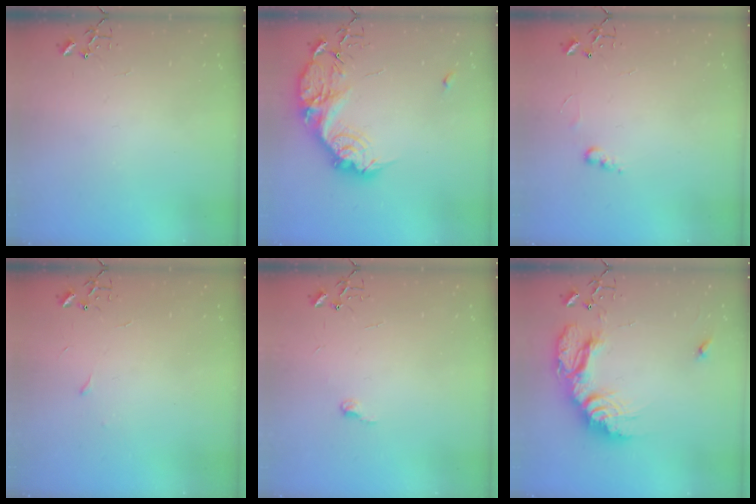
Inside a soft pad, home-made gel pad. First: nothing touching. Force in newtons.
{"total": 20.8, "press": 20.7, "slide": 1.5}
{"total": 5.2, "press": 5.1, "slide": 0.6}
{"total": 3.5, "press": 3.5, "slide": 0.4}
{"total": 5.5, "press": 5.5, "slide": 0.6}
{"total": 21.7, "press": 21.6, "slide": 1.9}